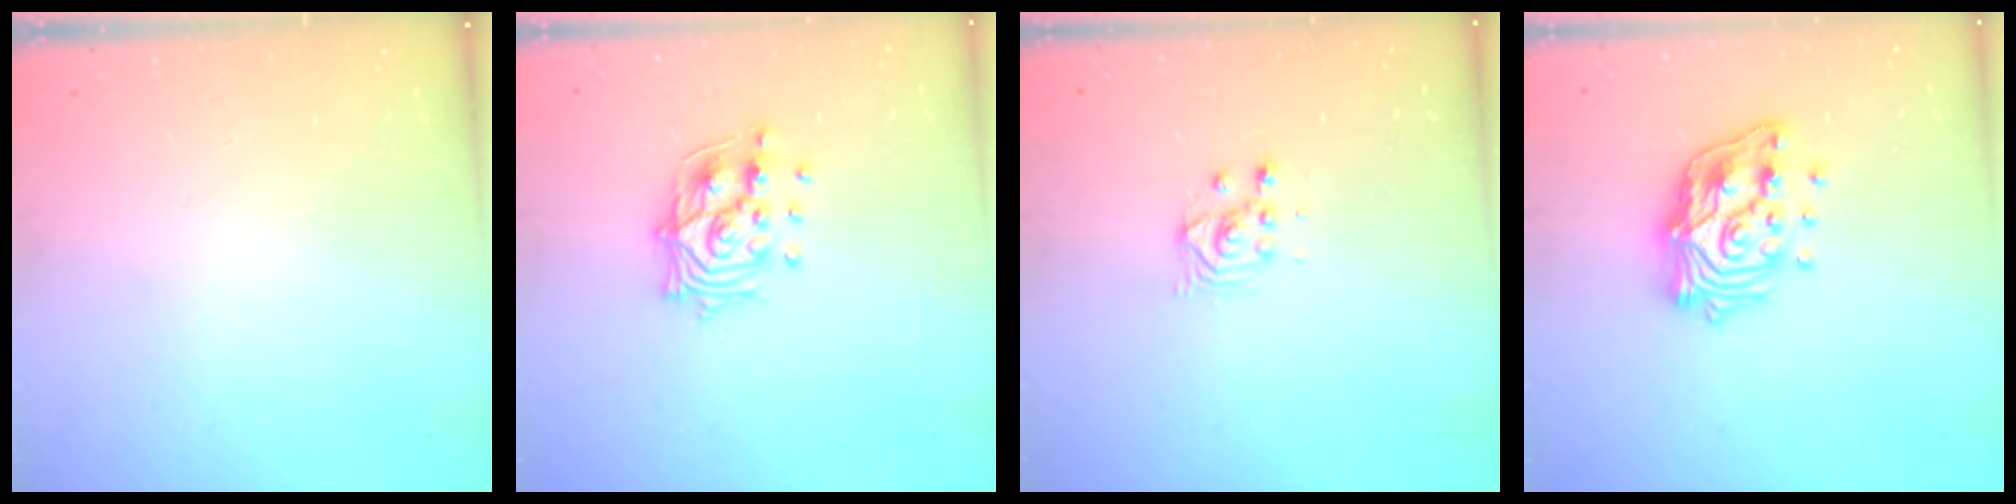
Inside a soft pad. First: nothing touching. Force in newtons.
{"total": 12.7, "press": 12.7, "slide": 1.3}
{"total": 2.9, "press": 2.9, "slide": 0.1}
{"total": 15.1, "press": 15.1, "slide": 1.2}